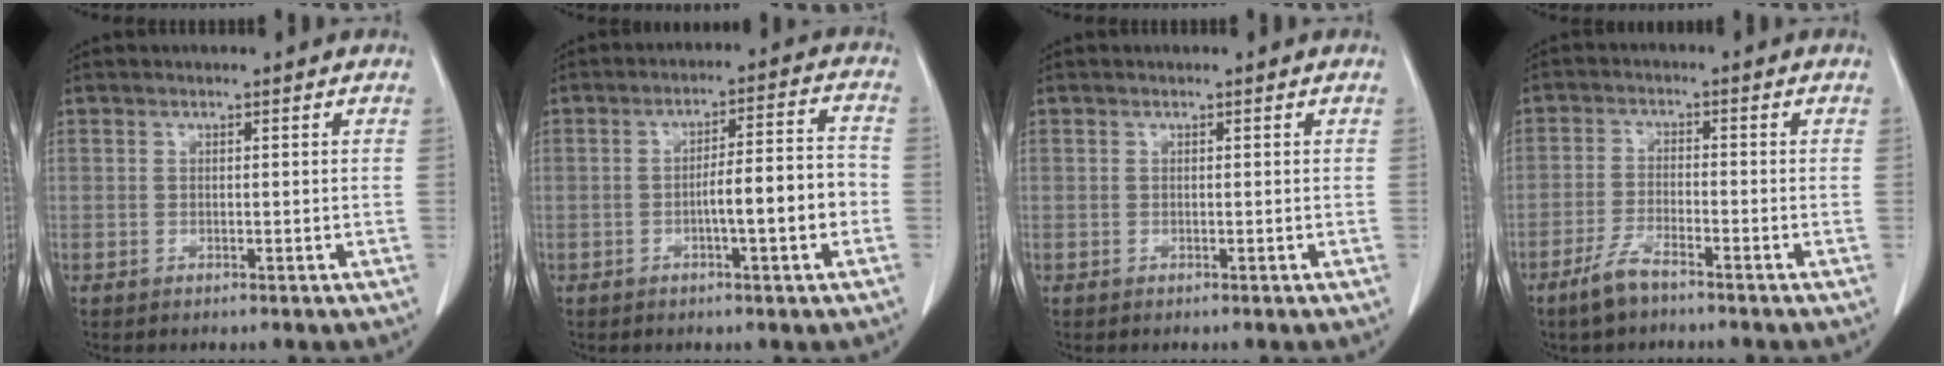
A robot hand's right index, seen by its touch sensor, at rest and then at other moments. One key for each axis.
{"total": 8.3, "fx": -2.2, "fy": 0.8, "fz": 7.9, "tx": -0.121, "ty": 0.019, "tz": -0.031}
{"total": 0.0}
{"total": 4.7, "fx": -3.6, "fy": 0.9, "fz": 2.8, "tx": -0.064, "ty": -0.005, "tz": -0.071}